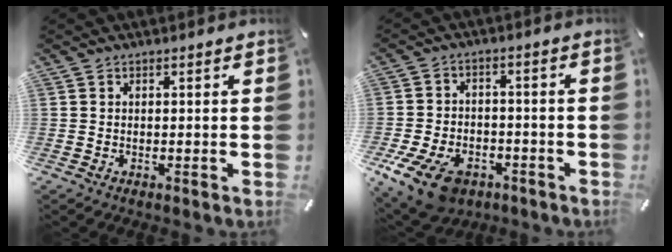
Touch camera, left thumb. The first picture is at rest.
{"total": 12.5, "force": [-7.0, 7.7, 6.9], "torque": [-0.140, 0.041, -0.124]}